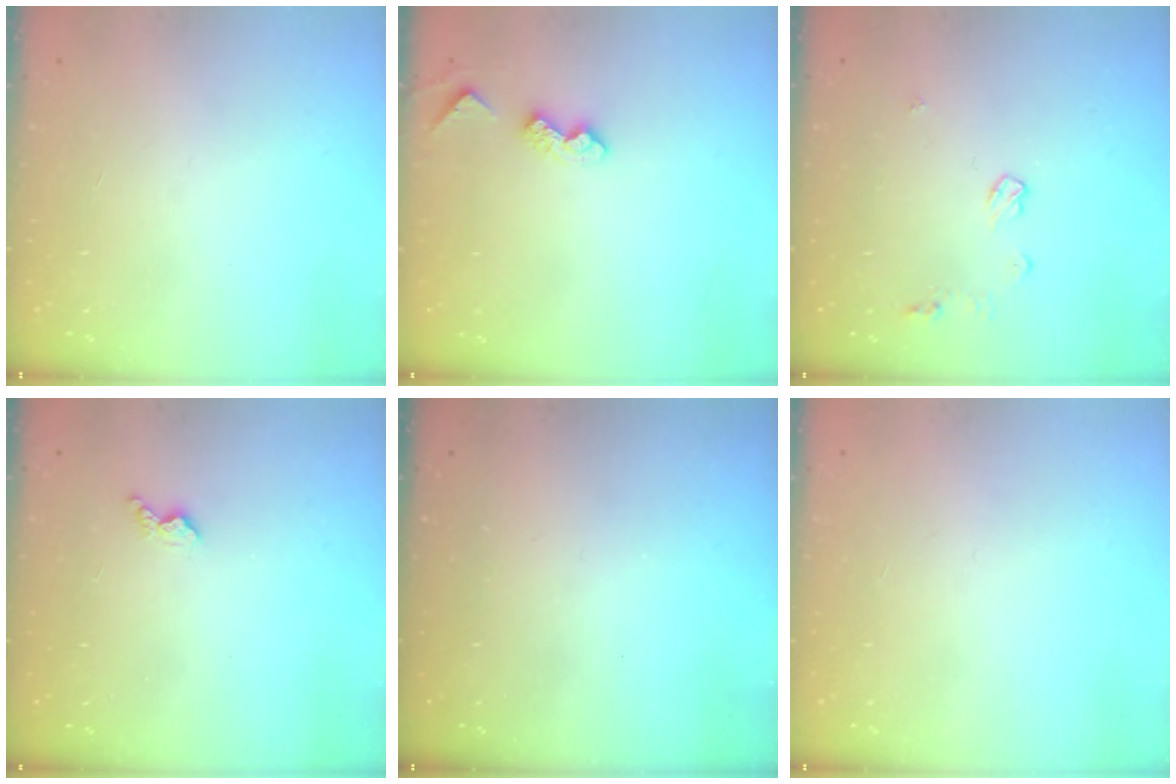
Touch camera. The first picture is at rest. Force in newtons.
{"total": 7.2, "press": 7.1, "slide": 0.7}
{"total": 5.6, "press": 5.5, "slide": 0.4}
{"total": 3.0, "press": 3.0, "slide": 0.5}
{"total": 0.0}
{"total": 0.0}